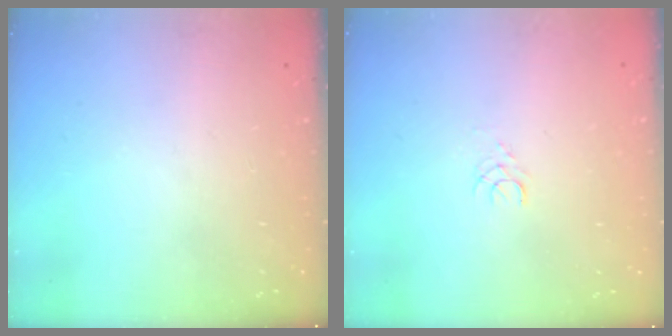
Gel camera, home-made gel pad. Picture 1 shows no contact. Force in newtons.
{"total": 2.5, "press": 2.5, "slide": 0.2}